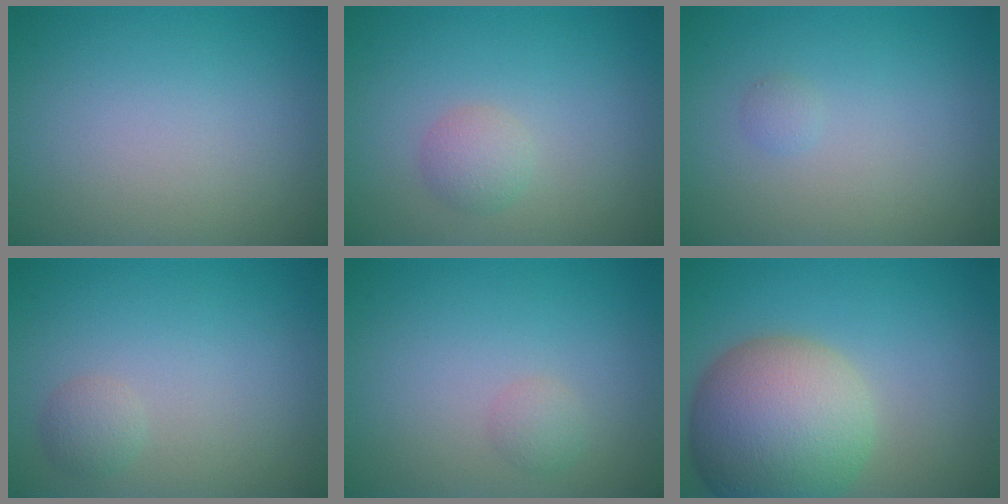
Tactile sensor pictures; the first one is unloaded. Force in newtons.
{"total": 1.7, "press": 1.7, "slide": 0.0}
{"total": 0.6, "press": 0.6, "slide": 0.1}
{"total": 1.3, "press": 1.3, "slide": 0.0}
{"total": 1.1, "press": 1.1, "slide": 0.1}
{"total": 11.0, "press": 11.0, "slide": 0.6}